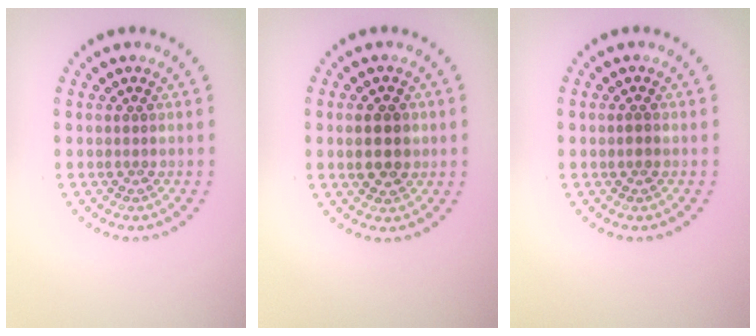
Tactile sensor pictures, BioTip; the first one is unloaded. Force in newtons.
{"total": 2.7, "press": 2.7, "slide": 0.2}
{"total": 0.9, "press": 0.8, "slide": 0.3}